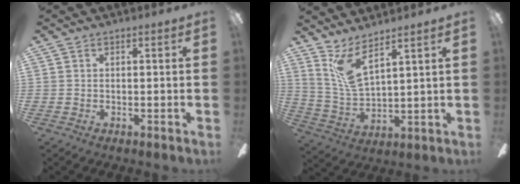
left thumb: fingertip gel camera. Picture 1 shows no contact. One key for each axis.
{"total": 10.3, "fx": 6.6, "fy": 3.4, "fz": 7.1, "tx": -0.159, "ty": -0.023, "tz": 0.124}